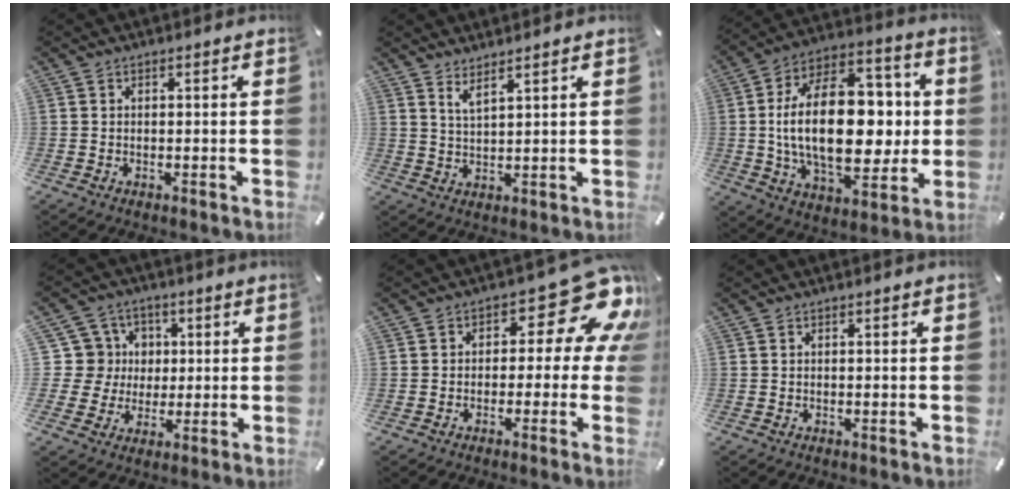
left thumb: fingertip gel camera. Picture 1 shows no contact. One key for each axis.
{"total": 3.0, "fx": 2.7, "fy": -0.1, "fz": 1.4, "tx": -0.034, "ty": -0.011, "tz": 0.049}
{"total": 26.7, "fx": 0.4, "fy": 15.7, "fz": 21.5, "tx": -0.388, "ty": -0.004, "tz": 0.007}
{"total": 11.7, "fx": 1.3, "fy": 11.4, "fz": 2.4, "tx": -0.050, "ty": -0.002, "tz": 0.031}
{"total": 16.1, "fx": 6.0, "fy": 7.6, "fz": 12.8, "tx": -0.158, "ty": -0.040, "tz": 0.093}
{"total": 0.0}